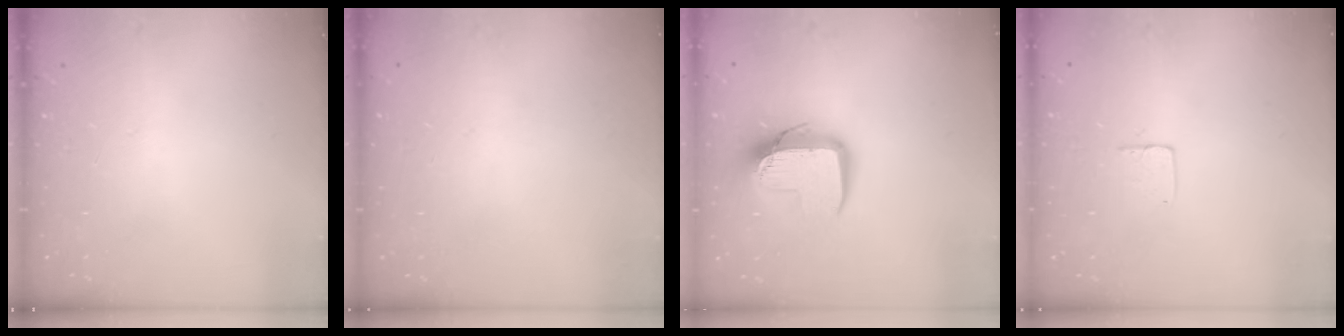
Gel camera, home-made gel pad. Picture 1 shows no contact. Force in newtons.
{"total": 0.0}
{"total": 13.2, "press": 13.2, "slide": 1.1}
{"total": 3.6, "press": 3.6, "slide": 0.2}